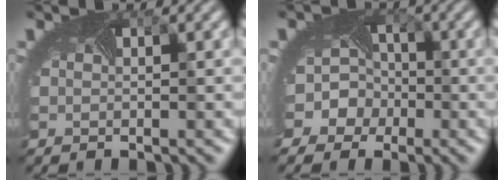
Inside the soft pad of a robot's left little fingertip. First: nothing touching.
{"total": 7.6, "force": [-2.6, 6.8, 2.2], "torque": [-0.033, 0.003, -0.071]}